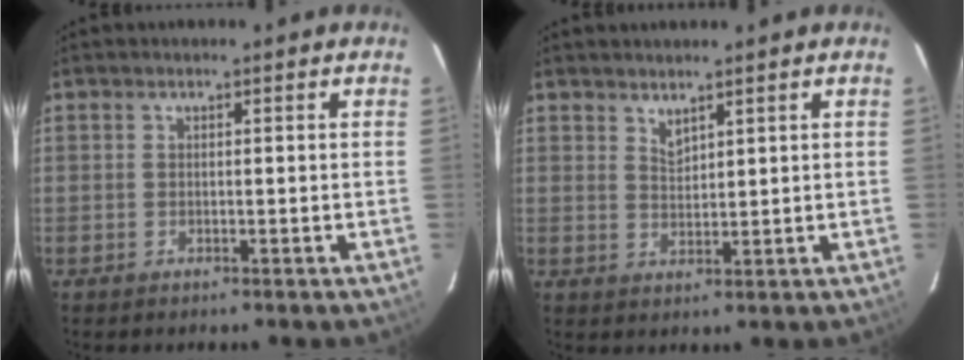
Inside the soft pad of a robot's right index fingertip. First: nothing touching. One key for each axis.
{"total": 2.3, "fx": 2.0, "fy": 0.7, "fz": 0.9, "tx": -0.013, "ty": 0.000, "tz": 0.037}